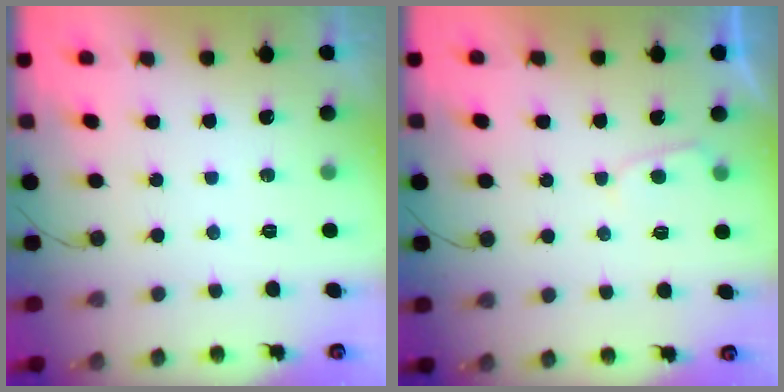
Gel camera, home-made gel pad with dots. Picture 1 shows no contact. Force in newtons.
{"total": 2.3, "press": 2.3, "slide": 0.2}